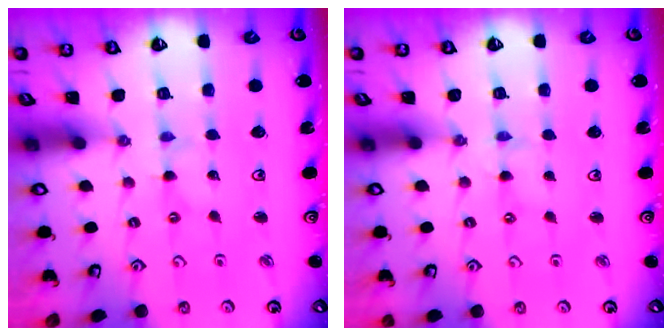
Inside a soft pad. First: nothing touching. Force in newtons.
{"total": 0.6, "press": 0.6, "slide": 0.1}